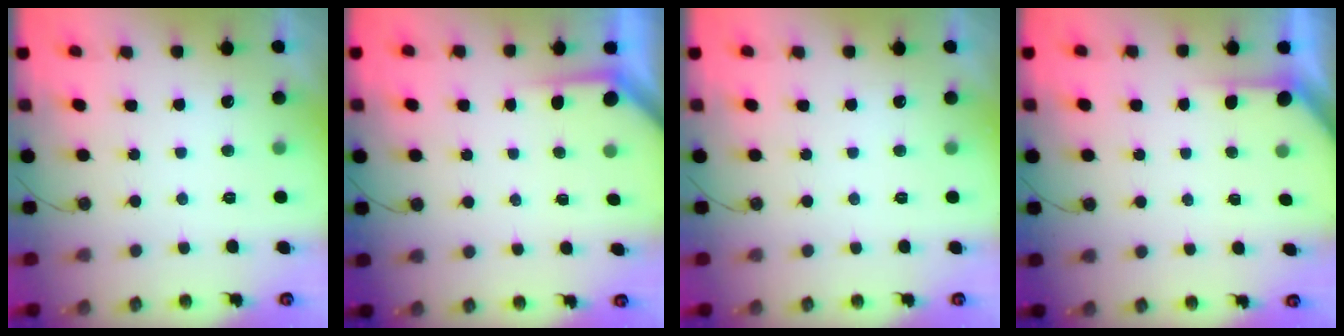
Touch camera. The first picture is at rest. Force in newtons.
{"total": 2.0, "press": 2.0, "slide": 0.2}
{"total": 0.0}
{"total": 2.3, "press": 2.3, "slide": 0.3}